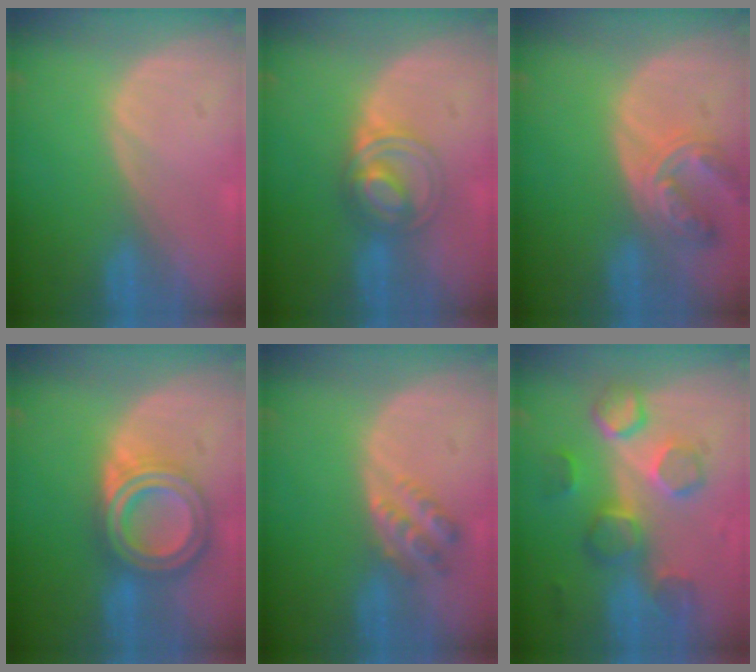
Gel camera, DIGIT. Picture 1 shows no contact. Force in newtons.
{"total": 5.8, "press": 5.6, "slide": 1.6}
{"total": 7.1, "press": 6.4, "slide": 3.2}
{"total": 8.0, "press": 8.0, "slide": 0.5}
{"total": 4.6, "press": 3.9, "slide": 2.5}
{"total": 8.7, "press": 8.4, "slide": 2.0}